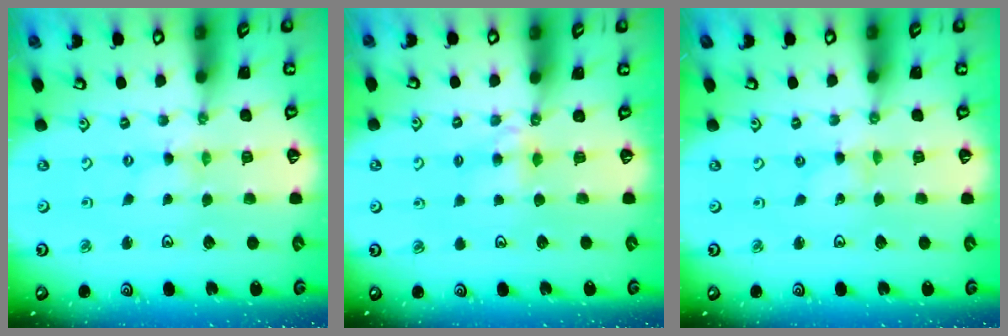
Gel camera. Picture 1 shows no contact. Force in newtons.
{"total": 4.5, "press": 4.5, "slide": 0.5}
{"total": 0.0}